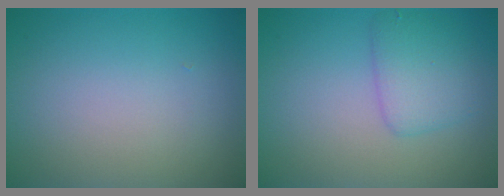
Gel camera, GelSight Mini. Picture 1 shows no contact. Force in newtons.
{"total": 3.0, "press": 3.0, "slide": 0.2}